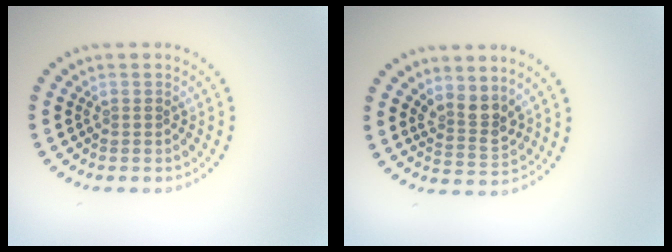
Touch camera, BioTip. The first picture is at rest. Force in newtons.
{"total": 2.7, "press": 2.2, "slide": 1.6}